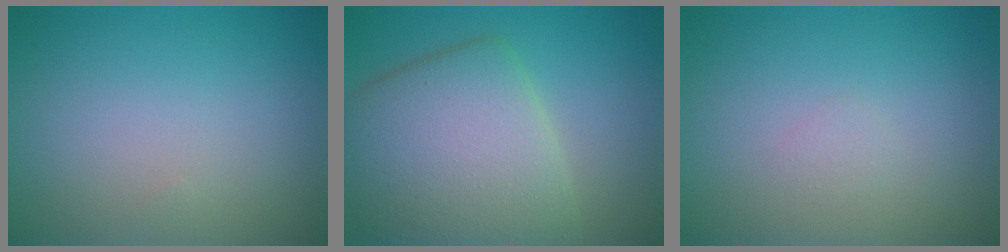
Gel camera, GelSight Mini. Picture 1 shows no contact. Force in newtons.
{"total": 8.6, "press": 8.6, "slide": 0.4}
{"total": 0.5, "press": 0.5, "slide": 0.0}